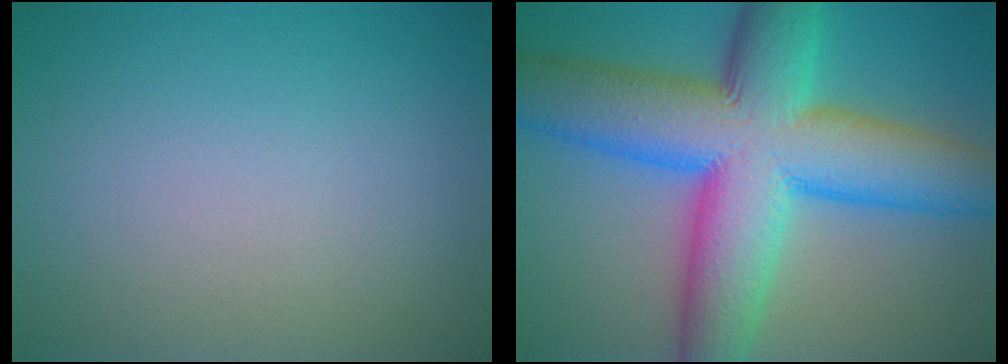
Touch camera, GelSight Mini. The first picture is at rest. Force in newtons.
{"total": 14.9, "press": 14.9, "slide": 0.3}